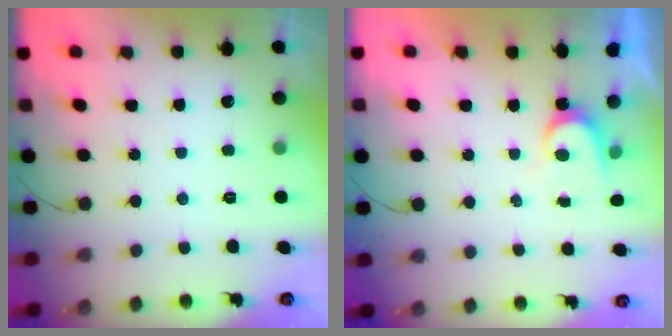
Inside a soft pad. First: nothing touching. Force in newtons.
{"total": 4.0, "press": 4.0, "slide": 0.3}